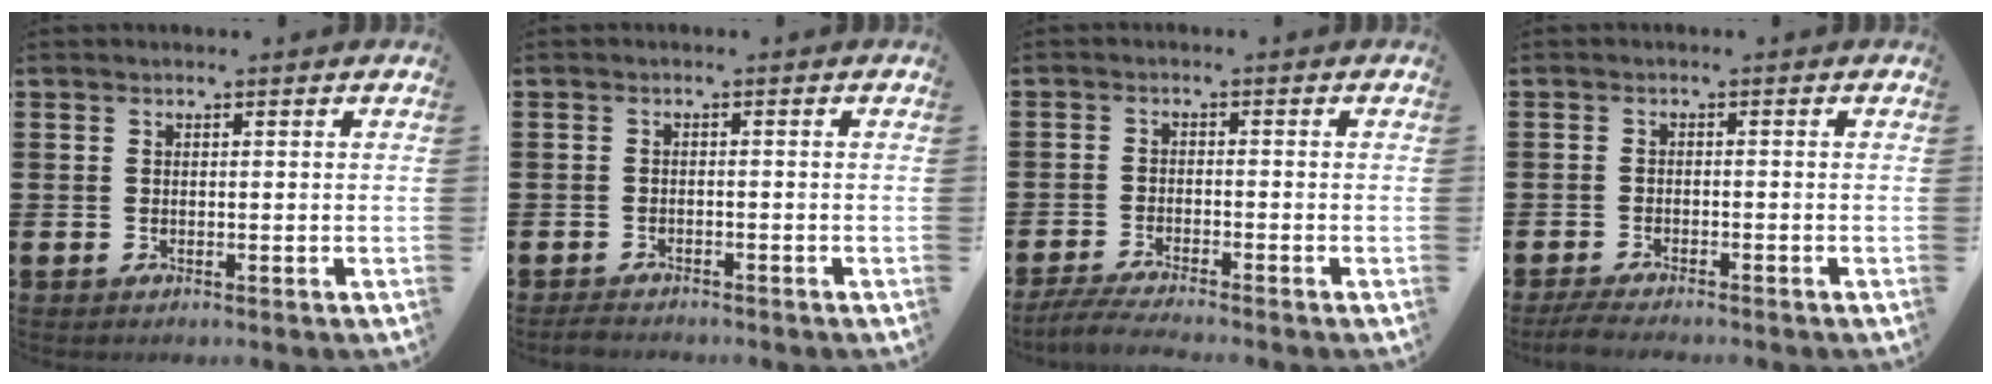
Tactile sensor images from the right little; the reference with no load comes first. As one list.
[{"total": 1.3, "force": [-1.3, 0.2, 0.3], "torque": [-0.008, 0.004, -0.028]}, {"total": 2.7, "force": [-2.3, -0.1, 1.3], "torque": [-0.019, 0.000, -0.043]}, {"total": 1.9, "force": [-1.7, 0.1, 0.7], "torque": [-0.012, 0.005, -0.033]}]